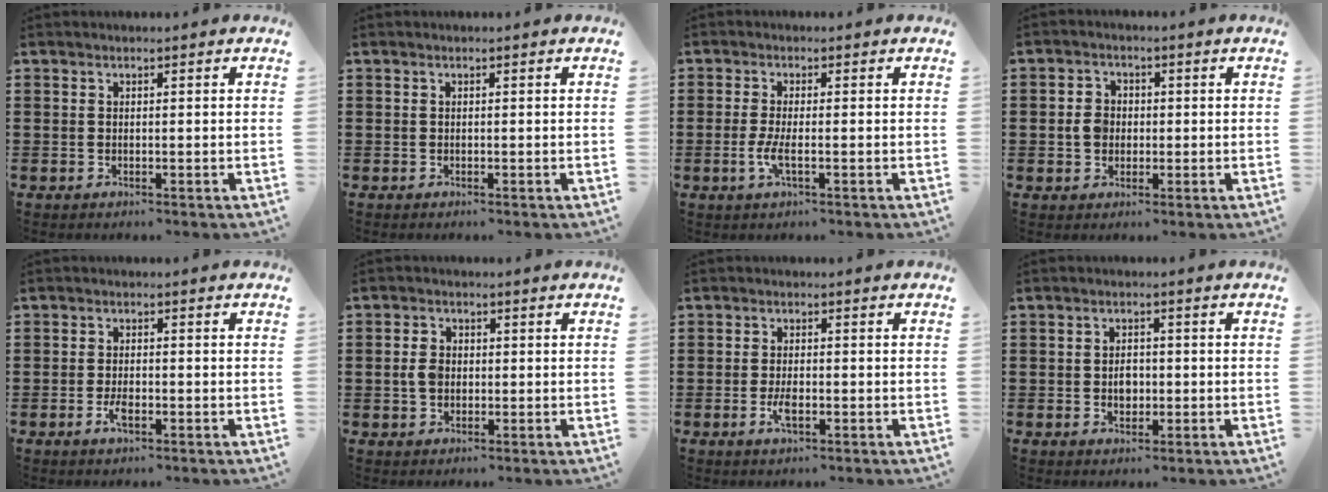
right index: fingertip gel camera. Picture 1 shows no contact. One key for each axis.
{"total": 0.0}
{"total": 3.3, "fx": -1.0, "fy": 0.6, "fz": 3.1, "tx": -0.075, "ty": -0.010, "tz": -0.024}
{"total": 3.6, "fx": -0.2, "fy": 3.1, "fz": 1.9, "tx": -0.045, "ty": 0.010, "tz": -0.007}
{"total": 2.8, "fx": -1.1, "fy": 1.0, "fz": 2.3, "tx": -0.049, "ty": -0.002, "tz": -0.022}
{"total": 3.2, "fx": -0.1, "fy": 2.4, "fz": 2.2, "tx": -0.054, "ty": 0.005, "tz": -0.005}
{"total": 2.9, "fx": -0.9, "fy": 1.0, "fz": 2.6, "tx": -0.054, "ty": -0.005, "tz": -0.018}
{"total": 2.8, "fx": -0.4, "fy": 1.9, "fz": 2.1, "tx": -0.026, "ty": -0.002, "tz": -0.011}